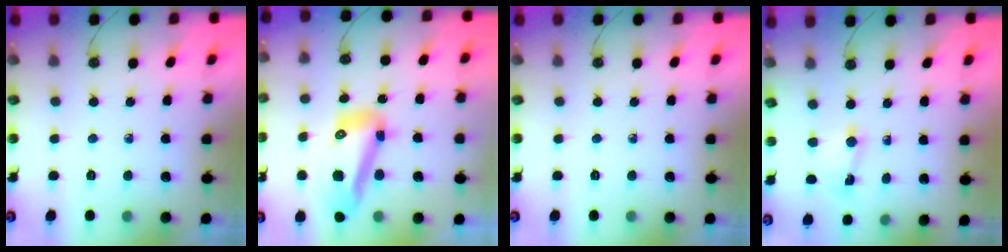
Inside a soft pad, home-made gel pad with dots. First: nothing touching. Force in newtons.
{"total": 15.1, "press": 14.7, "slide": 3.2}
{"total": 0.0}
{"total": 1.6, "press": 1.6, "slide": 0.3}